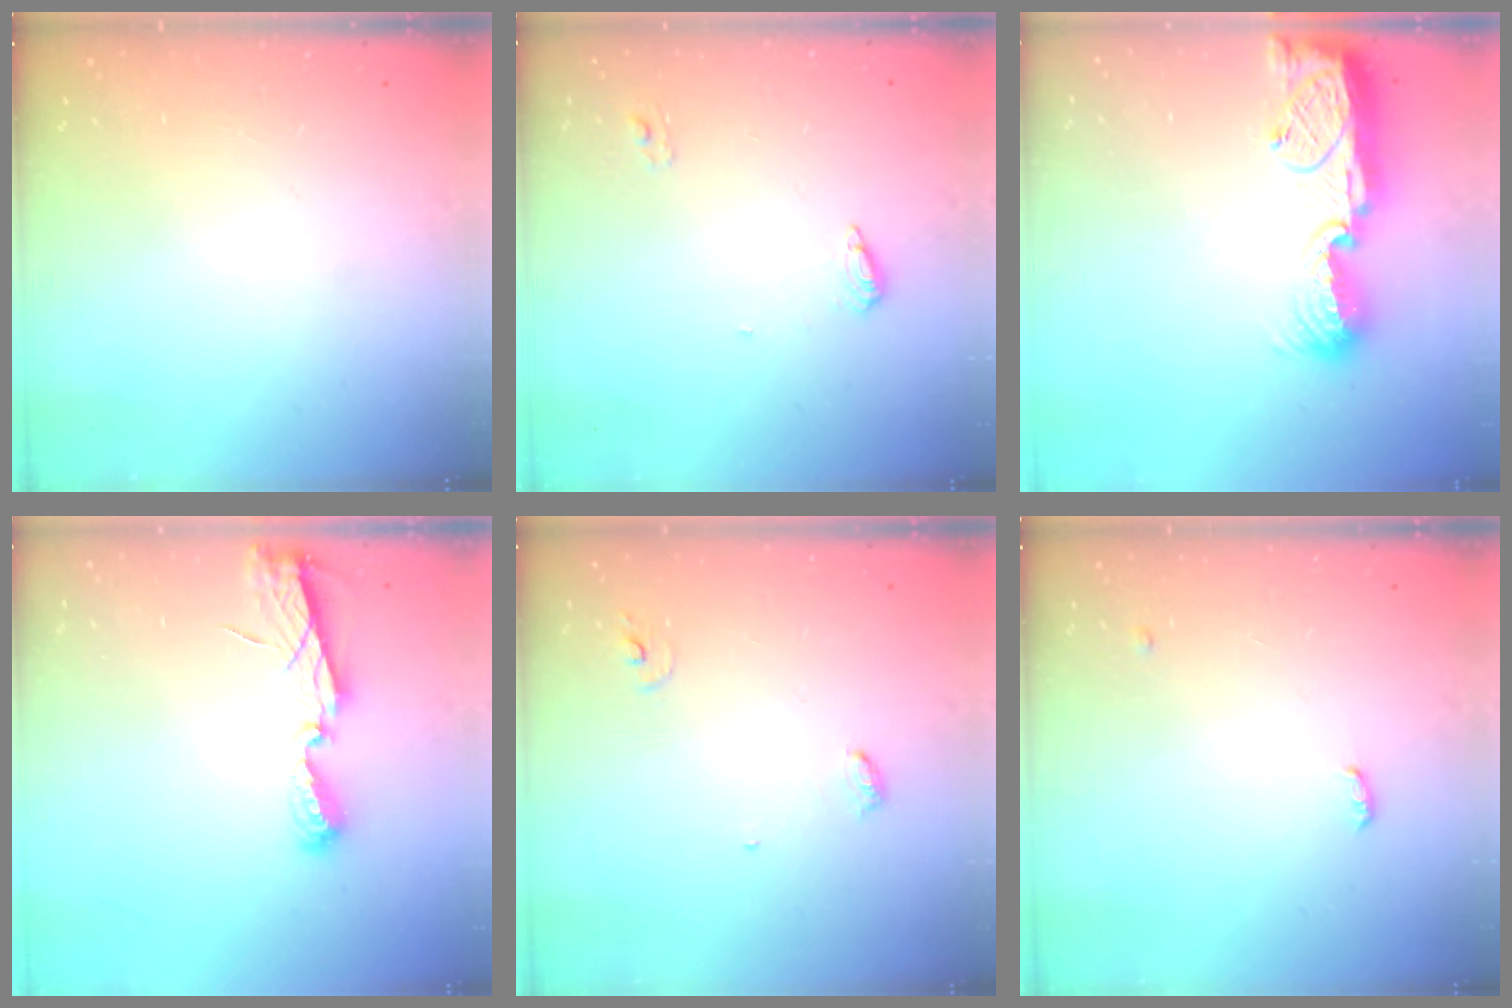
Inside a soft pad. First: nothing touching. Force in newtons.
{"total": 7.0, "press": 7.0, "slide": 0.5}
{"total": 13.6, "press": 13.4, "slide": 2.3}
{"total": 6.2, "press": 6.2, "slide": 0.2}
{"total": 3.8, "press": 3.8, "slide": 0.3}
{"total": 7.6, "press": 4.2, "slide": 6.4}